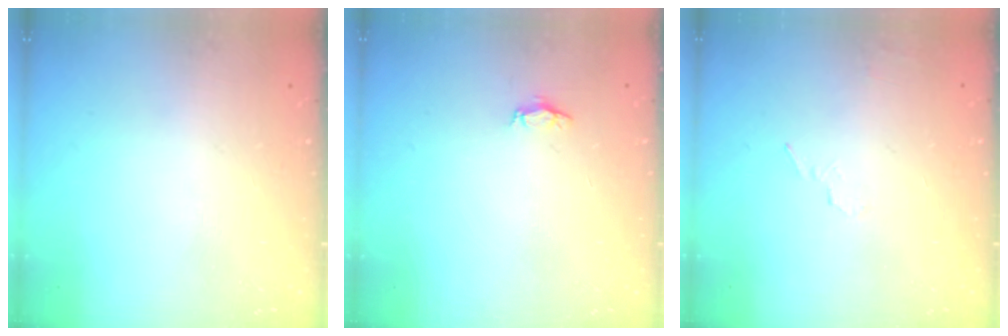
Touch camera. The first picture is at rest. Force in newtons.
{"total": 2.8, "press": 2.8, "slide": 0.4}
{"total": 4.3, "press": 3.9, "slide": 1.8}